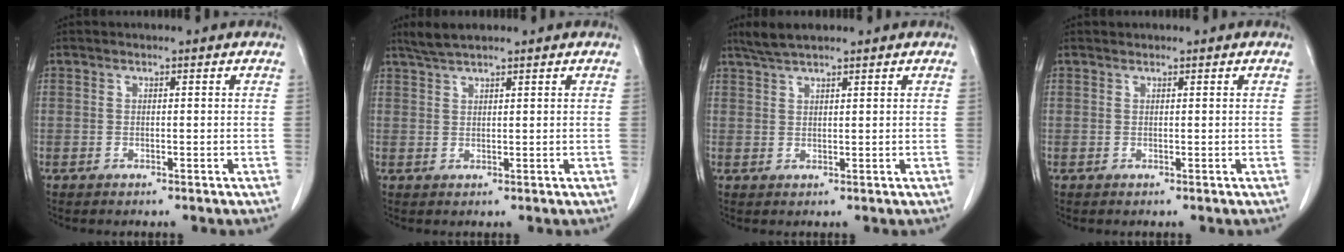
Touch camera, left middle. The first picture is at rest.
{"total": 2.9, "force": [2.6, 0.1, 1.4], "torque": [-0.034, 0.009, 0.052]}
{"total": 3.5, "force": [3.0, 0.3, 1.8], "torque": [-0.042, 0.011, 0.060]}
{"total": 0.0}